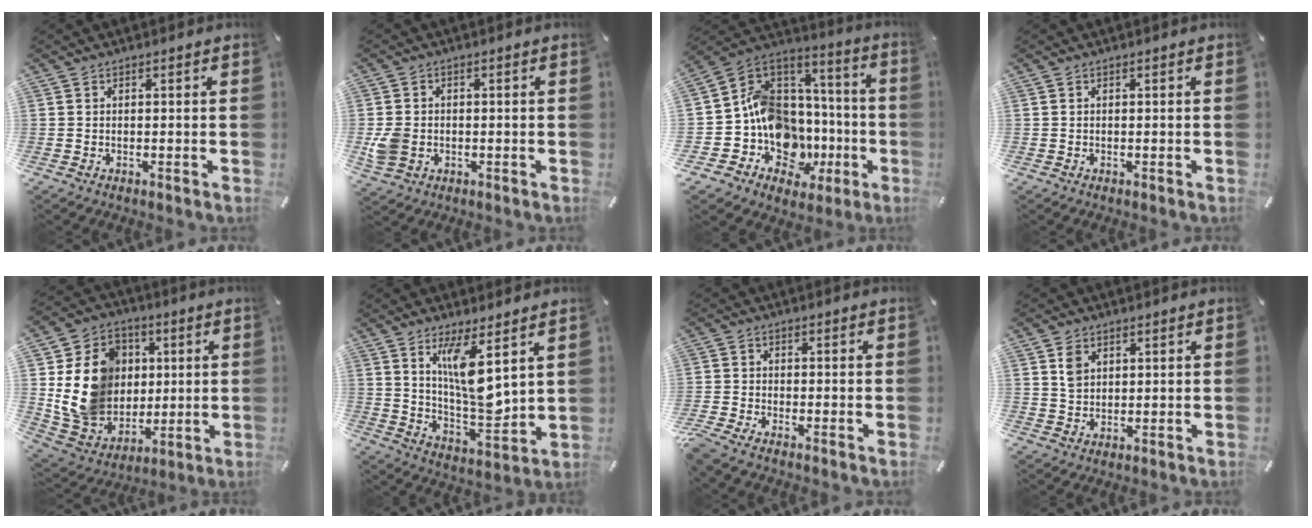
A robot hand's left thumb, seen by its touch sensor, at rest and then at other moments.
{"total": 5.3, "force": [-0.9, 4.4, 2.8], "torque": [-0.061, 0.001, -0.016]}
{"total": 14.1, "force": [-4.5, 12.2, 5.5], "torque": [-0.125, -0.023, -0.062]}
{"total": 0.0}
{"total": 18.3, "force": [2.4, 15.8, 9.0], "torque": [-0.188, 0.004, 0.054]}
{"total": 12.3, "force": [6.0, 3.9, 10.0], "torque": [-0.188, -0.046, 0.101]}
{"total": 2.6, "force": [-2.3, 0.5, 1.0], "torque": [-0.030, 0.003, -0.048]}
{"total": 3.4, "force": [1.7, 2.6, 1.5], "torque": [-0.026, 0.000, 0.031]}